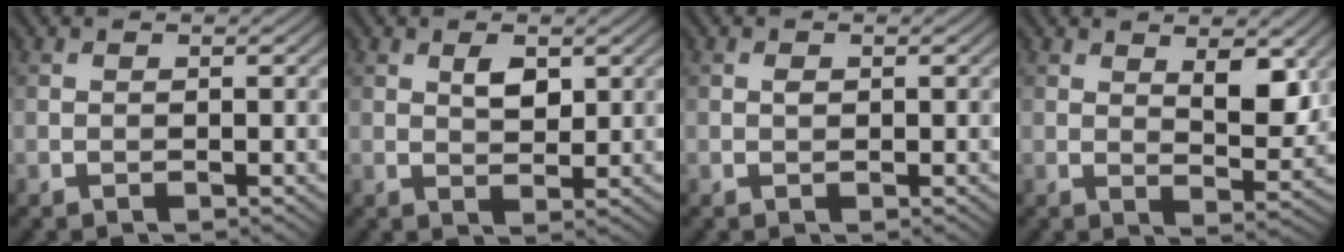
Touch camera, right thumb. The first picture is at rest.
{"total": 2.8, "force": [1.1, 1.5, 2.1], "torque": [-0.036, -0.003, 0.021]}
{"total": 0.6, "force": [0.1, 0.4, 0.4], "torque": [-0.007, 0.000, 0.001]}
{"total": 5.6, "force": [2.5, 2.4, 4.3], "torque": [-0.069, -0.009, 0.043]}